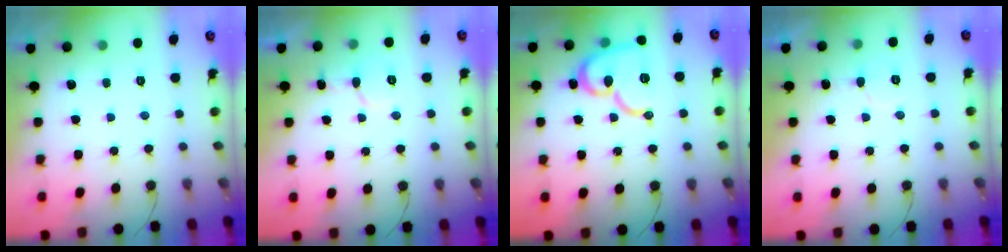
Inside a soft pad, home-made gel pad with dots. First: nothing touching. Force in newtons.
{"total": 8.5, "press": 8.5, "slide": 0.7}
{"total": 17.9, "press": 17.8, "slide": 1.7}
{"total": 6.2, "press": 6.2, "slide": 0.6}